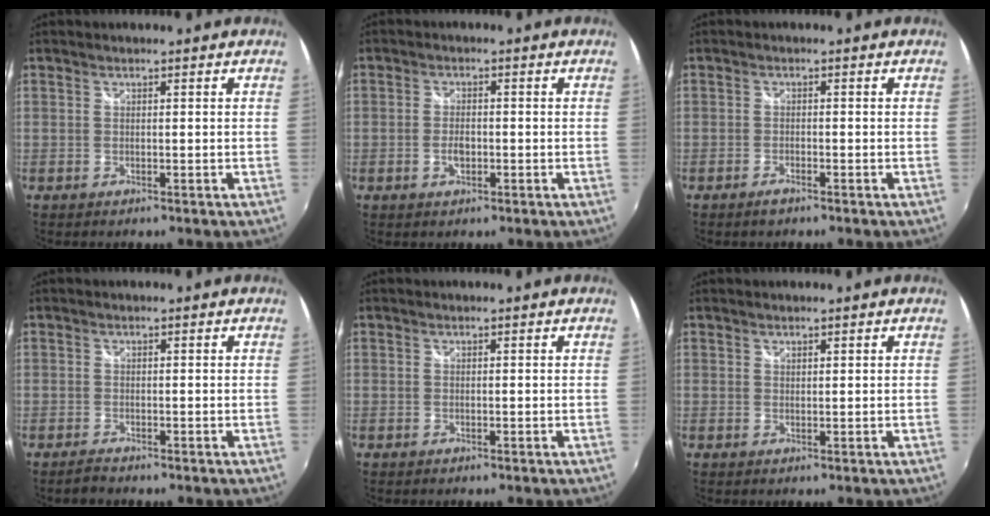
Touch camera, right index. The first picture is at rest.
{"total": 3.0, "force": [-0.9, 1.7, 2.3], "torque": [-0.044, -0.001, -0.017]}
{"total": 1.5, "force": [-1.3, 0.4, 0.7], "torque": [-0.019, -0.003, -0.027]}
{"total": 1.3, "force": [-1.2, 0.5, 0.1], "torque": [-0.005, -0.003, -0.023]}
{"total": 0.0}
{"total": 0.6, "force": [0.6, 0.2, 0.0], "torque": [0.000, 0.000, 0.011]}